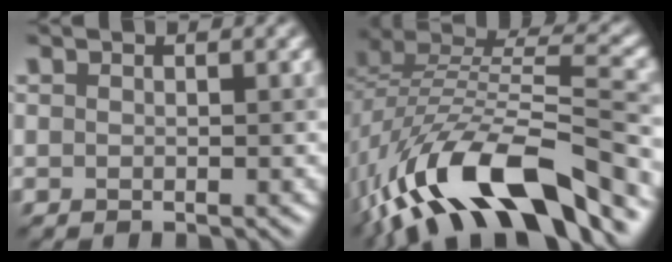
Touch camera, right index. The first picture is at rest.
{"total": 14.0, "force": [-8.7, 4.7, 9.9], "torque": [-0.186, 0.016, -0.156]}